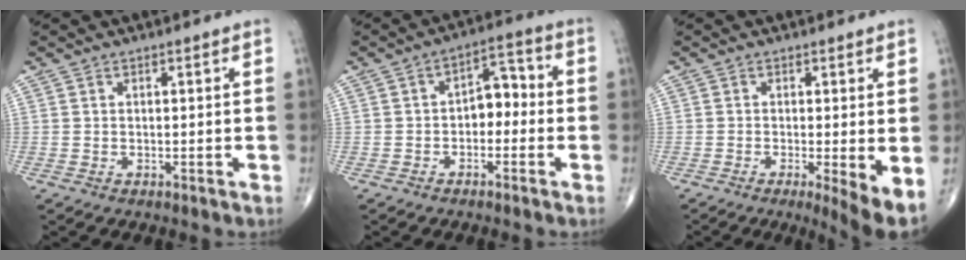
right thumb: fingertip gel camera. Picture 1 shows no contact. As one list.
[{"total": 6.4, "force": [-1.0, 4.1, 4.8], "torque": [-0.044, 0.033, -0.029]}, {"total": 5.9, "force": [-1.3, 0.9, 5.7], "torque": [-0.095, -0.020, -0.026]}]